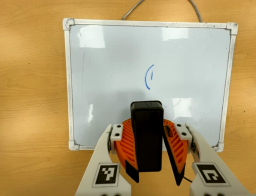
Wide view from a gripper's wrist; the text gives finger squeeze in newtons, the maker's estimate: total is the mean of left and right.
{"total": 9.4, "left": 9.6, "right": 9.1}